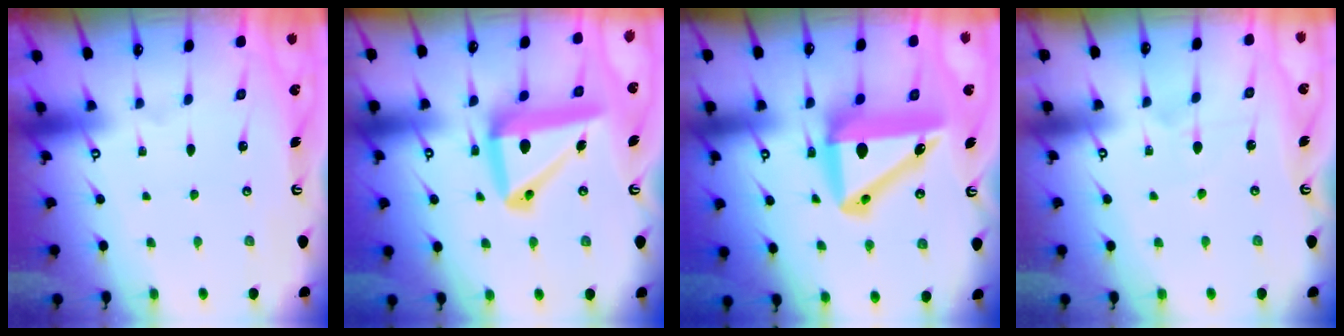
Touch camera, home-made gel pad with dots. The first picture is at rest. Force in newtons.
{"total": 15.5, "press": 15.3, "slide": 2.2}
{"total": 13.1, "press": 12.5, "slide": 3.8}
{"total": 4.2, "press": 4.2, "slide": 0.5}